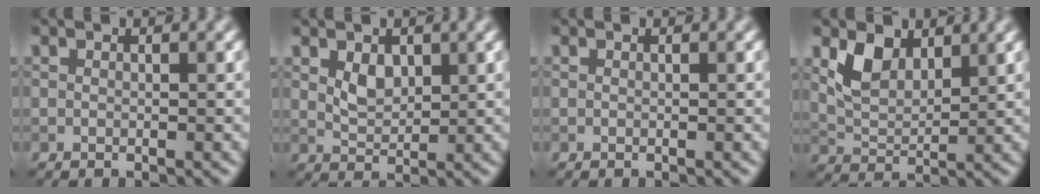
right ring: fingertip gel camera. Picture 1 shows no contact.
{"total": 2.2, "force": [0.9, 1.4, 1.3], "torque": [-0.026, -0.004, 0.022]}
{"total": 0.0}
{"total": 3.9, "force": [2.1, 2.3, 2.3], "torque": [-0.052, -0.006, 0.044]}